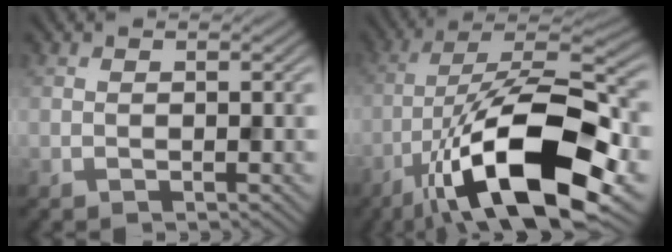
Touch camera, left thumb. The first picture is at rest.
{"total": 17.2, "force": [-8.2, 5.7, 14.1], "torque": [-0.234, -0.002, -0.151]}